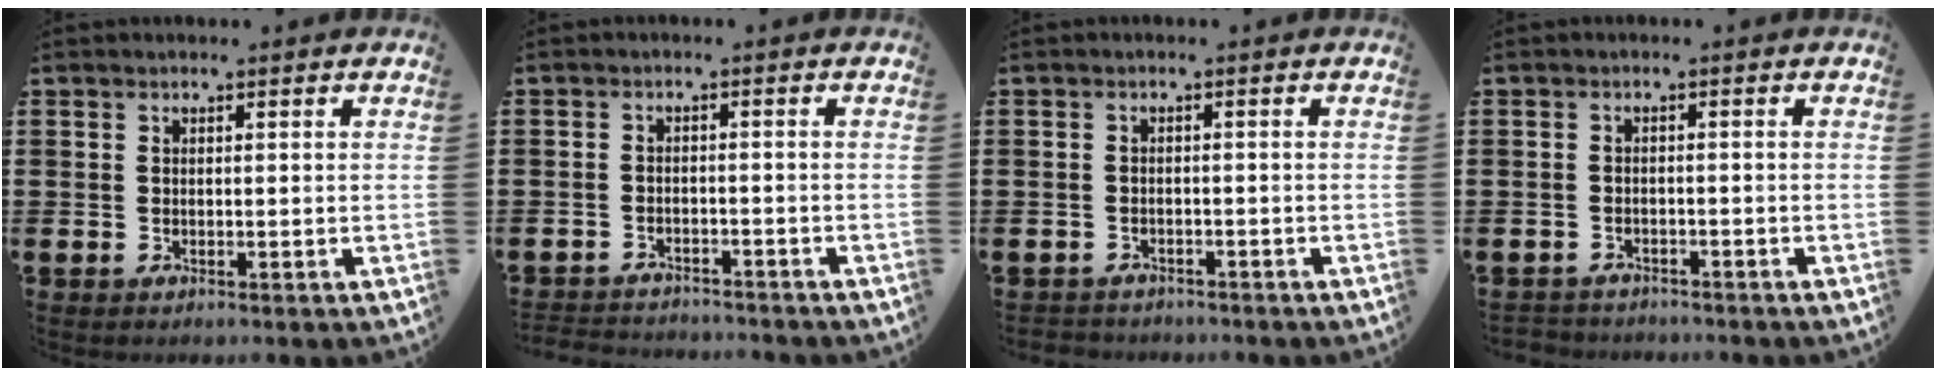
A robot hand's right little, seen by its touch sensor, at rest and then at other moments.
{"total": 2.3, "force": [-2.3, 0.1, -0.3], "torque": [-0.002, 0.002, -0.051]}
{"total": 1.1, "force": [-1.0, 0.3, -0.1], "torque": [-0.001, 0.003, -0.024]}
{"total": 1.4, "force": [-1.4, 0.2, -0.2], "torque": [0.000, 0.001, -0.033]}